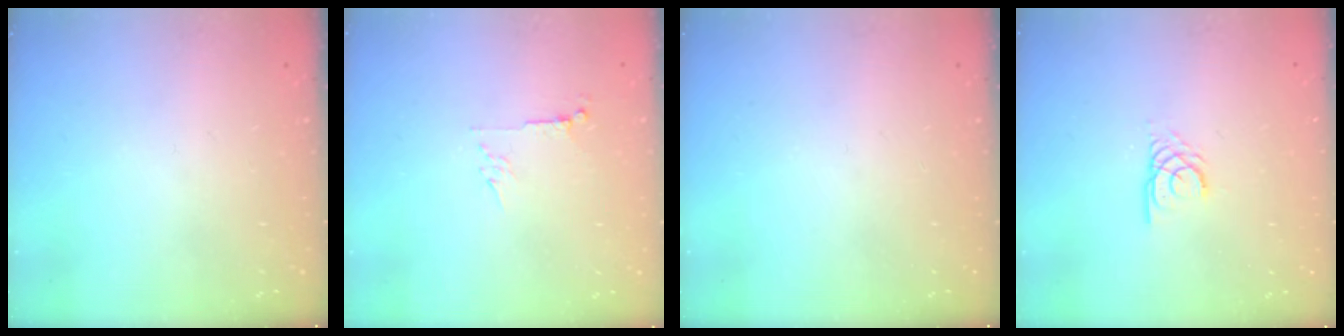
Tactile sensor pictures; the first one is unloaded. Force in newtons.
{"total": 5.0, "press": 4.9, "slide": 0.4}
{"total": 0.0}
{"total": 2.3, "press": 2.3, "slide": 0.1}